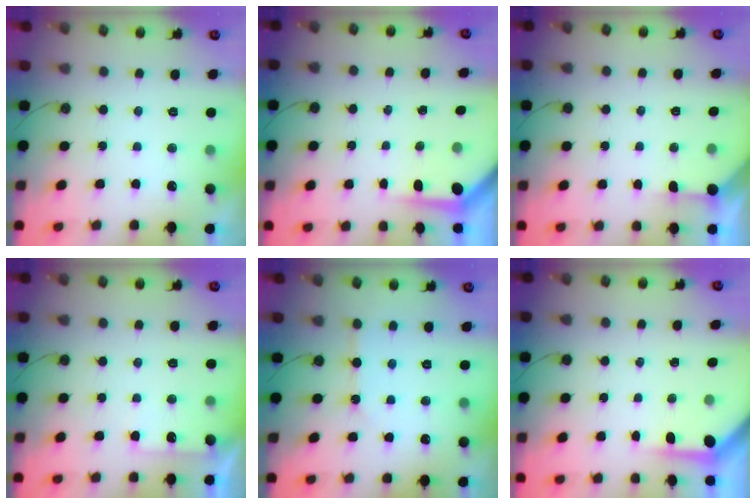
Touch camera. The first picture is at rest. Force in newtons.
{"total": 3.6, "press": 3.6, "slide": 0.4}
{"total": 2.7, "press": 2.7, "slide": 0.4}
{"total": 4.1, "press": 4.1, "slide": 0.5}
{"total": 3.8, "press": 3.8, "slide": 0.6}
{"total": 3.8, "press": 3.8, "slide": 0.3}